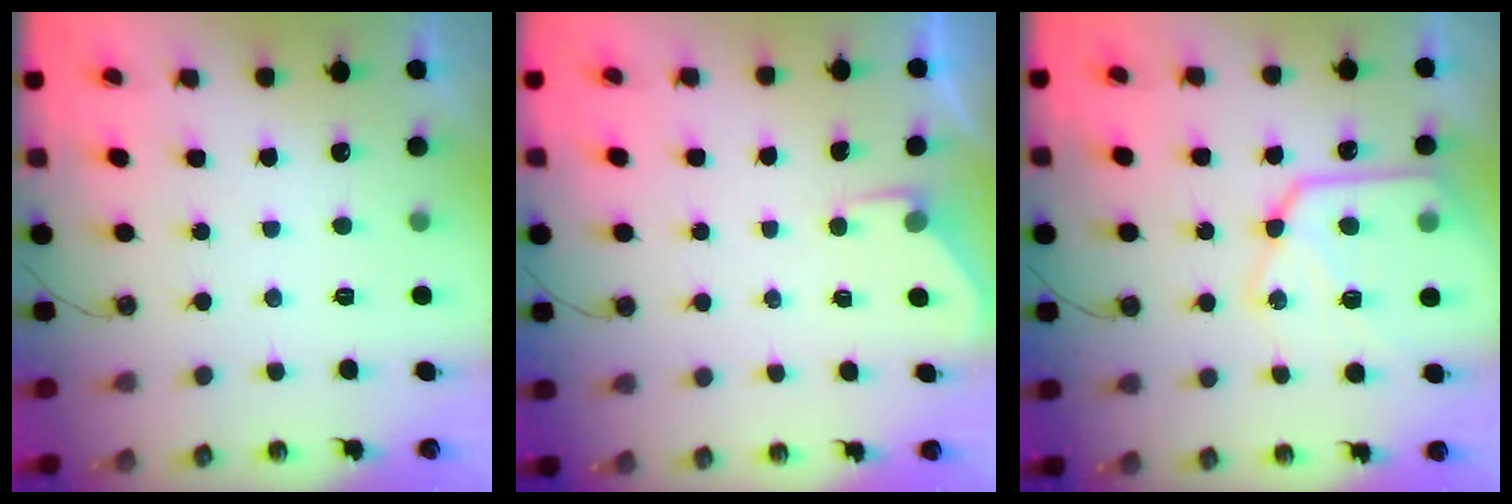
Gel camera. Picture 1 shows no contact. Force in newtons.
{"total": 2.7, "press": 2.6, "slide": 0.5}
{"total": 18.8, "press": 18.7, "slide": 1.9}